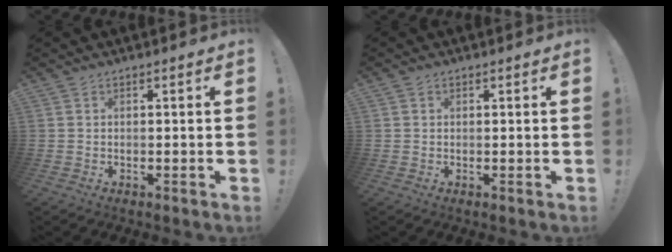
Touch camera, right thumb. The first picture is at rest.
{"total": 0.6, "force": [0.3, 0.5, 0.0], "torque": [0.006, 0.000, 0.004]}